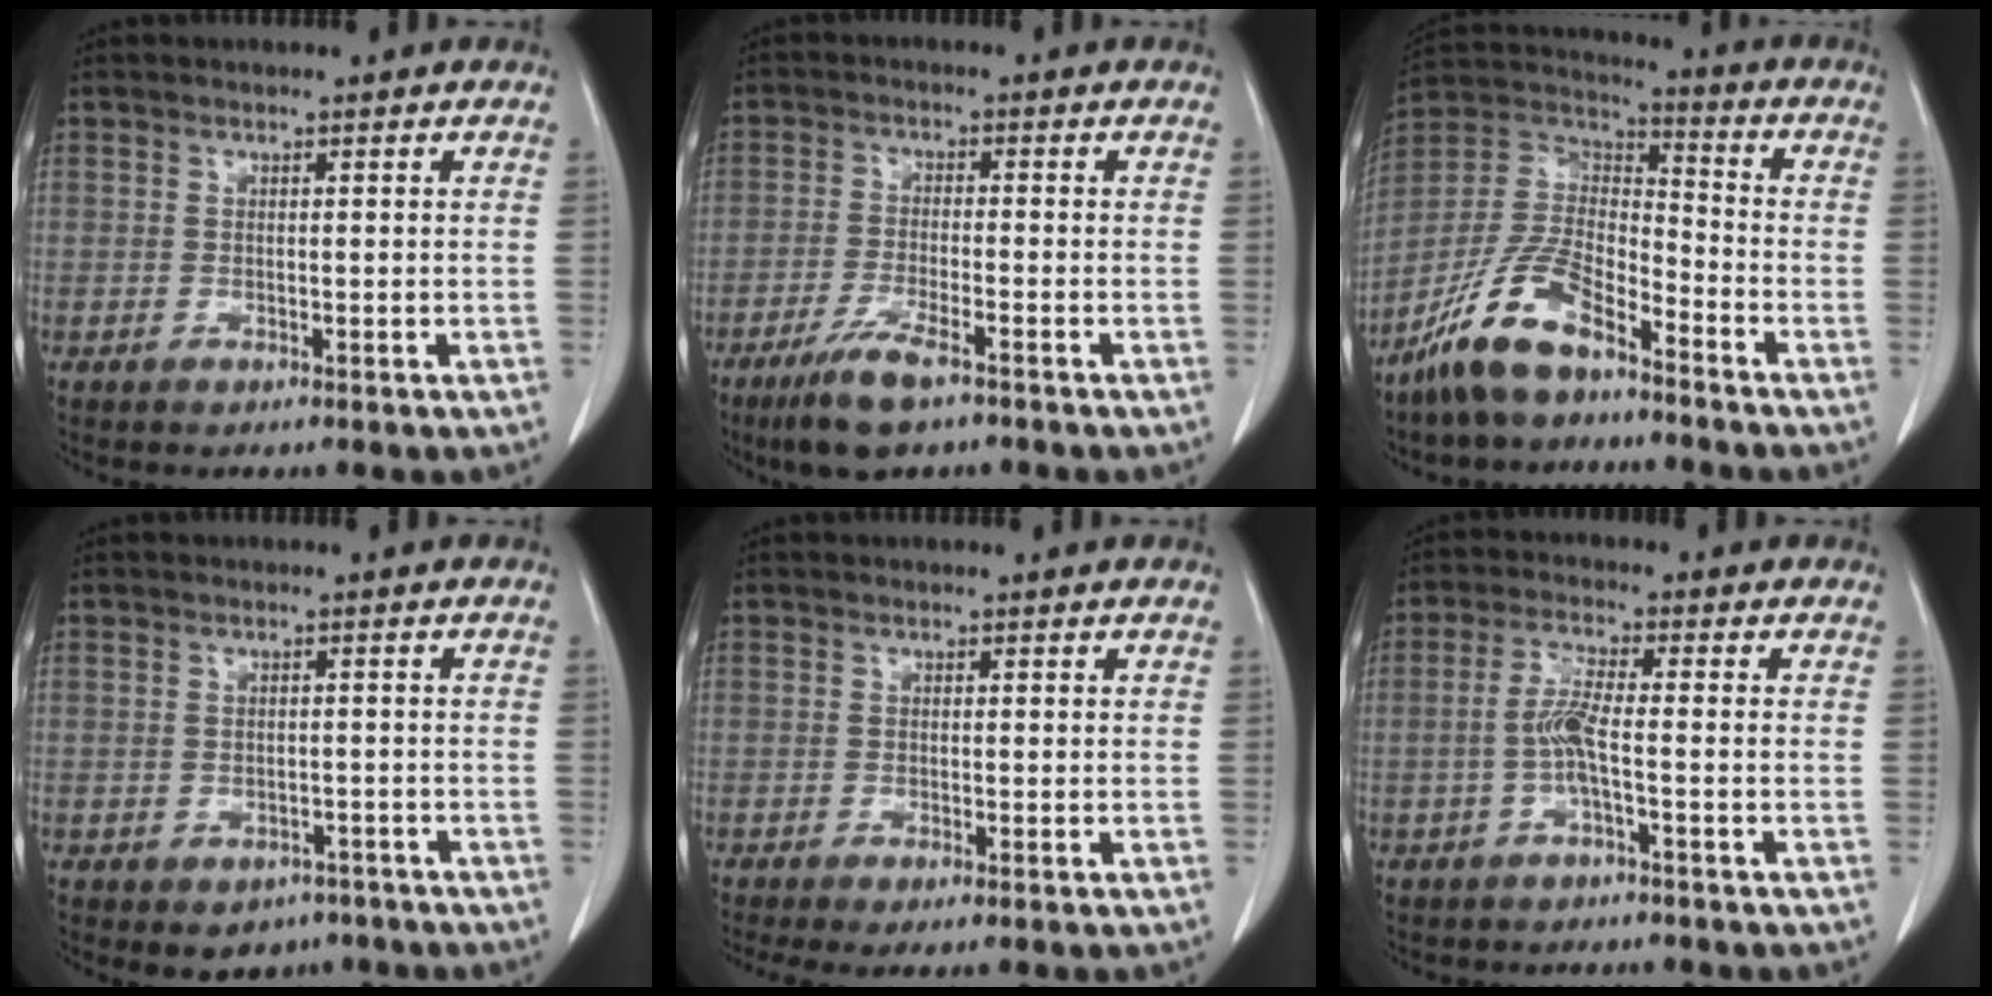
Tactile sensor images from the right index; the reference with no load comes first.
{"total": 7.2, "force": [-4.9, 1.1, 5.2], "torque": [-0.105, -0.016, -0.086]}
{"total": 12.5, "force": [-8.9, 4.2, 7.8], "torque": [-0.170, 0.012, -0.176]}
{"total": 4.1, "force": [-2.7, 2.9, 1.1], "torque": [-0.003, 0.007, -0.027]}
{"total": 2.7, "force": [-1.7, 0.4, 2.0], "torque": [-0.036, -0.010, -0.028]}
{"total": 4.2, "force": [-1.1, 0.1, 4.1], "torque": [-0.084, 0.005, -0.021]}